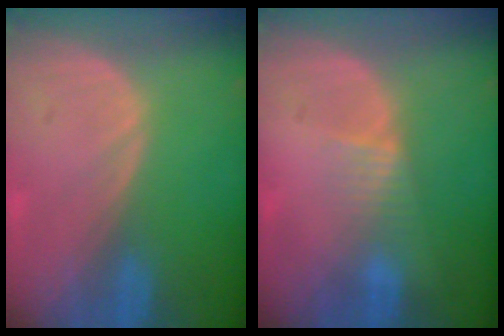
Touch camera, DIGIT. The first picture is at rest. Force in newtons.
{"total": 2.6, "press": 2.4, "slide": 0.9}